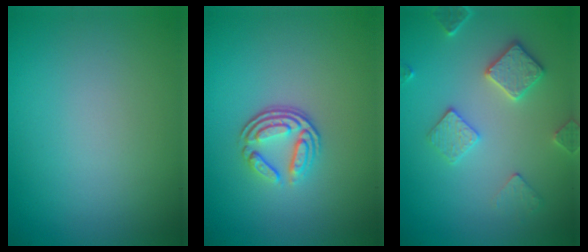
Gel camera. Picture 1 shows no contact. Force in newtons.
{"total": 3.7, "press": 2.6, "slide": 2.7}
{"total": 3.2, "press": 3.2, "slide": 0.6}